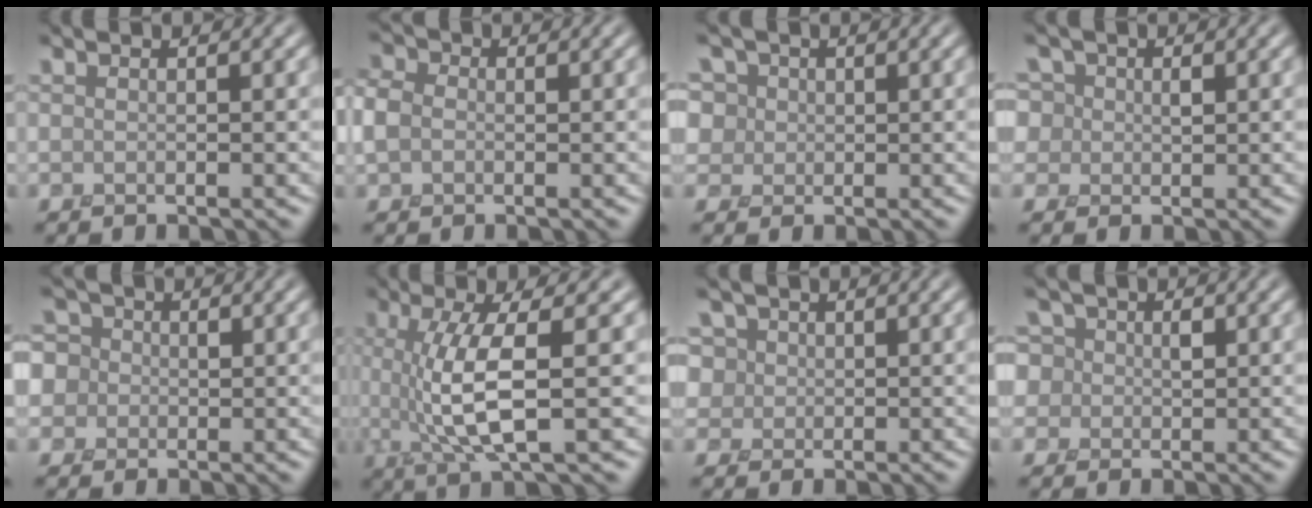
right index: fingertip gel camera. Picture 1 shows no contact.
{"total": 1.8, "force": [-0.3, 1.6, 0.6], "torque": [-0.014, 0.000, -0.012]}
{"total": 5.4, "force": [2.4, 4.4, 1.9], "torque": [-0.047, 0.020, 0.024]}
{"total": 4.3, "force": [1.7, 3.6, 1.7], "torque": [-0.026, 0.014, 0.012]}
{"total": 5.7, "force": [1.0, 5.3, 1.8], "torque": [-0.033, 0.039, -0.014]}
{"total": 6.3, "force": [0.0, 1.5, 6.1], "torque": [-0.118, -0.006, 0.009]}
{"total": 4.5, "force": [2.0, 3.7, 1.4], "torque": [-0.039, 0.014, 0.026]}
{"total": 5.1, "force": [1.8, 4.2, 2.1], "torque": [-0.028, 0.023, 0.007]}